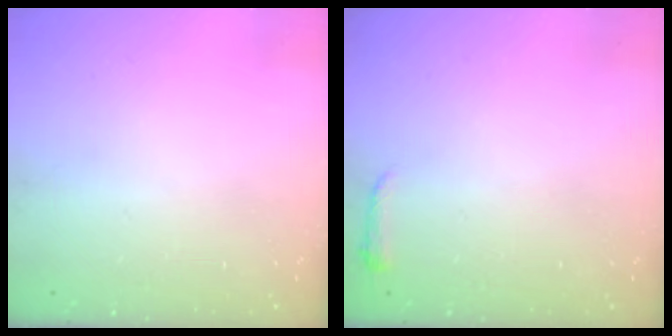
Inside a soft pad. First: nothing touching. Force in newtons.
{"total": 3.0, "press": 2.9, "slide": 0.6}